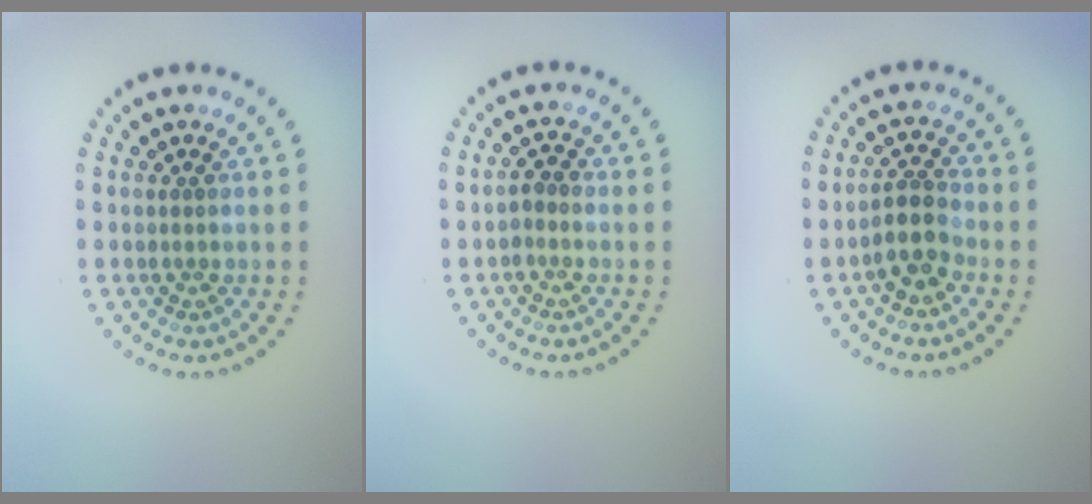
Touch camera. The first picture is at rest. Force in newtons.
{"total": 1.1, "press": 1.0, "slide": 0.4}
{"total": 2.5, "press": 2.3, "slide": 1.1}